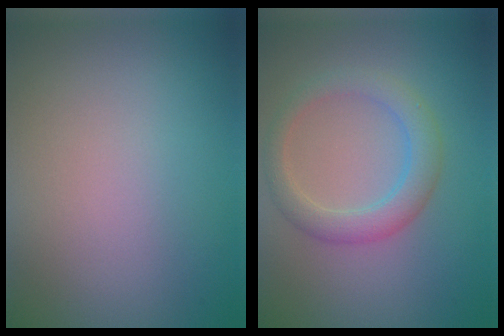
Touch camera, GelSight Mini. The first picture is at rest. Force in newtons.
{"total": 3.3, "press": 3.3, "slide": 0.1}